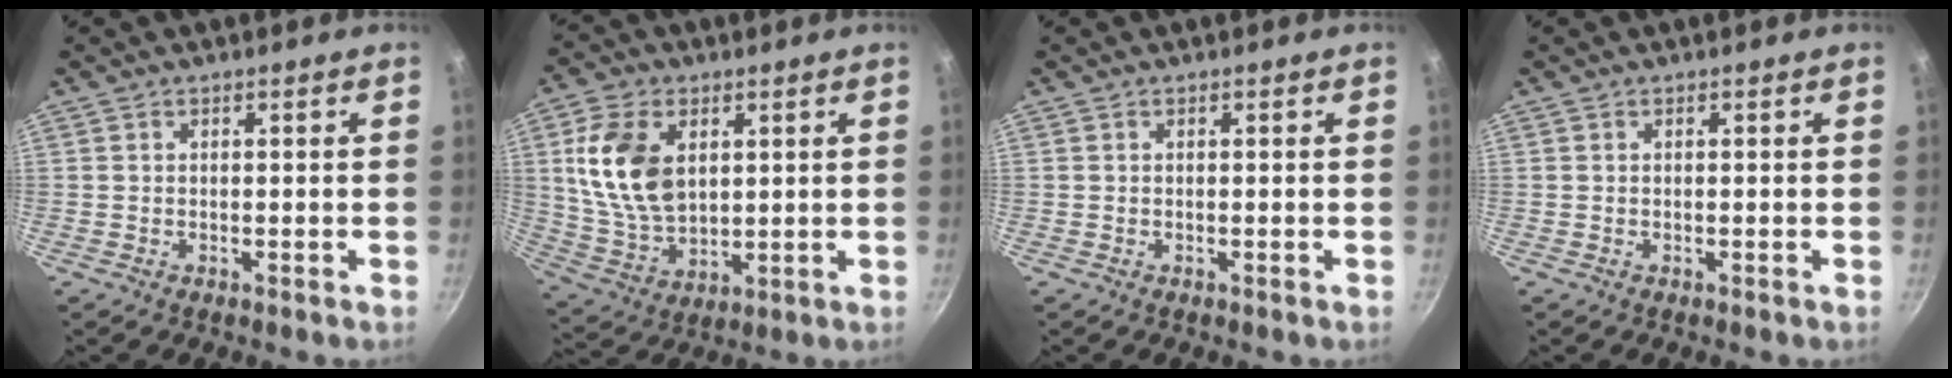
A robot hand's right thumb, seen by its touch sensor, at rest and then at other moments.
{"total": 14.5, "force": [3.5, 9.4, 10.4], "torque": [-0.180, -0.018, 0.078]}
{"total": 0.0}
{"total": 0.0}